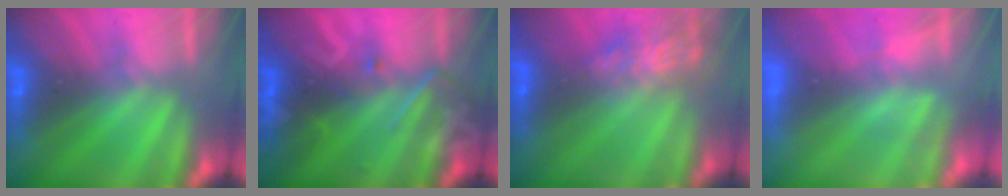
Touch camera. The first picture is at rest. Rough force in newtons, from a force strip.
{"total": 2.7}
{"total": 8.1}
{"total": 2.8}